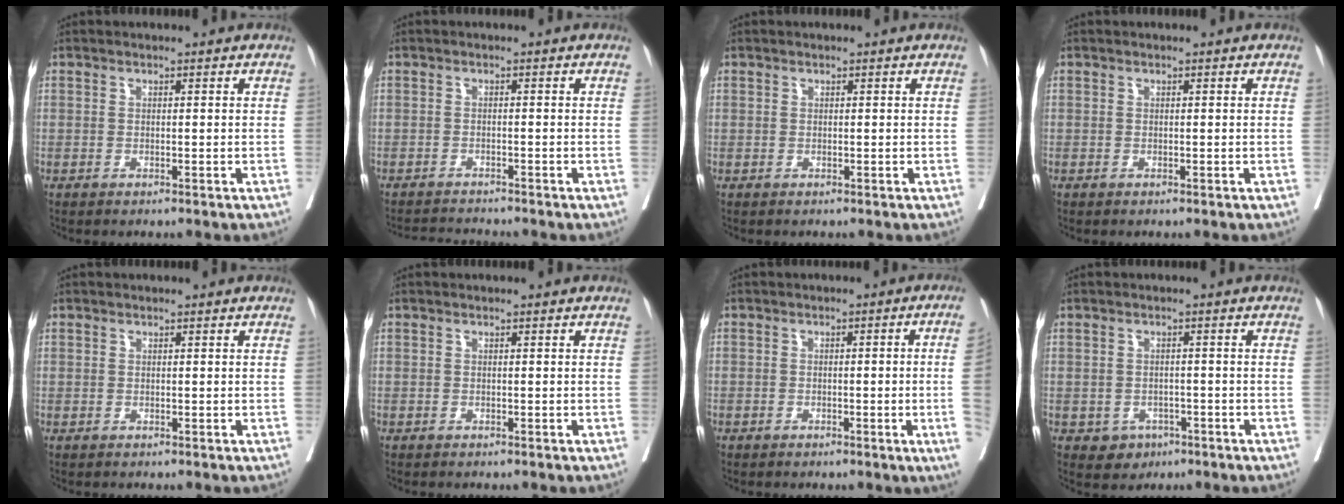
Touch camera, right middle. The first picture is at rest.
{"total": 3.5, "force": [-3.5, -0.6, 0.3], "torque": [-0.004, -0.017, -0.058]}
{"total": 0.7, "force": [0.7, 0.1, -0.1], "torque": [0.008, 0.006, 0.012]}
{"total": 0.0}
{"total": 0.7, "force": [0.7, 0.1, -0.1], "torque": [0.010, 0.006, 0.010]}
{"total": 0.0}
{"total": 5.0, "force": [-0.5, -0.6, 5.0], "torque": [-0.056, 0.003, -0.007]}
{"total": 2.8, "force": [-0.9, 2.5, 0.7], "torque": [-0.004, 0.010, -0.005]}